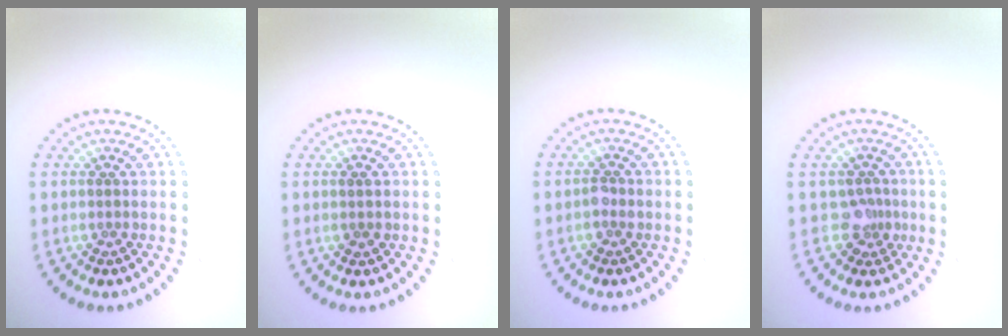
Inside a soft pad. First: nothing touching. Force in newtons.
{"total": 0.8, "press": 0.8, "slide": 0.1}
{"total": 1.1, "press": 1.1, "slide": 0.1}
{"total": 2.0, "press": 1.5, "slide": 1.3}